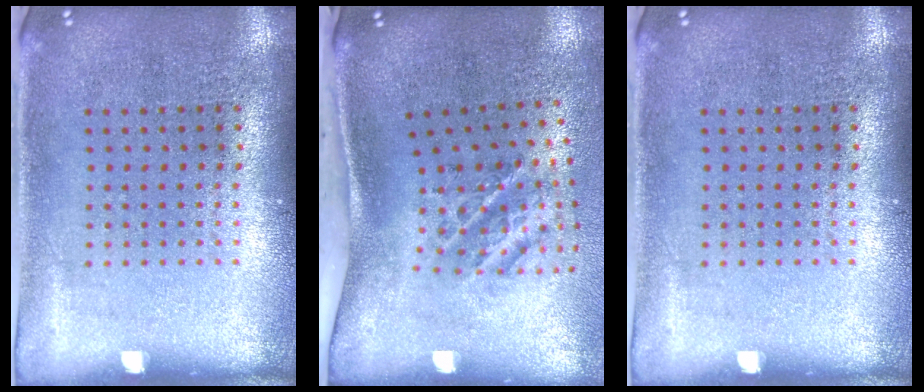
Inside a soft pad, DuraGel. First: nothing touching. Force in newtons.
{"total": 1.9, "press": 1.3, "slide": 1.5}
{"total": 0.0}